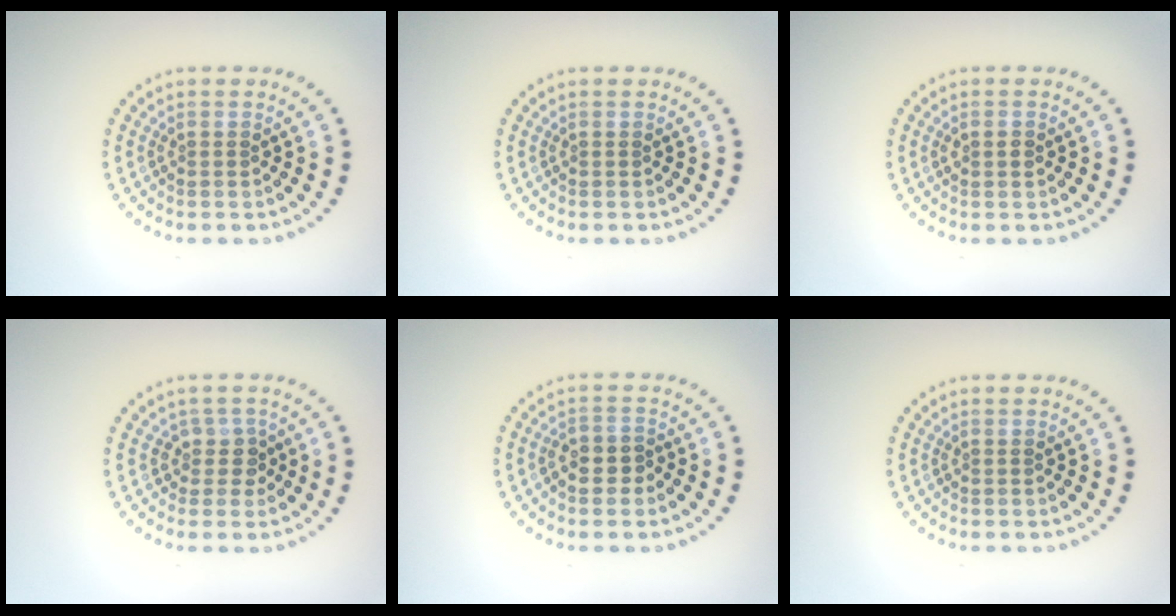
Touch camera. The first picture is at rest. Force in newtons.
{"total": 0.0}
{"total": 1.2, "press": 1.2, "slide": 0.1}
{"total": 1.8, "press": 1.4, "slide": 1.2}
{"total": 2.4, "press": 2.2, "slide": 1.0}
{"total": 0.0}